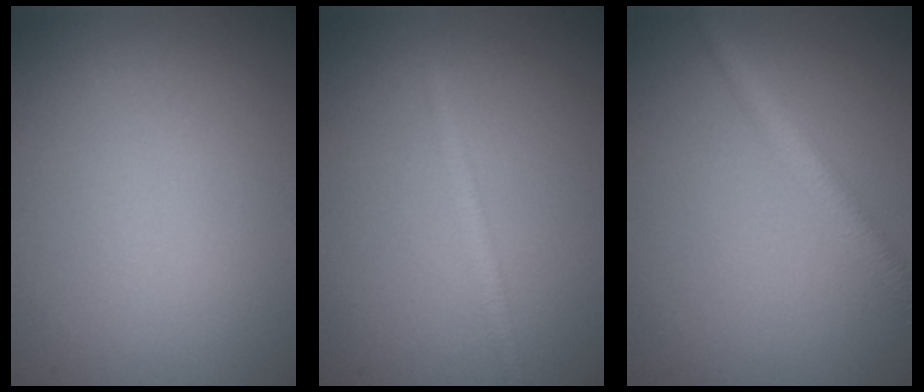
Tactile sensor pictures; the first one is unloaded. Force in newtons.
{"total": 1.6, "press": 1.6, "slide": 0.0}
{"total": 2.9, "press": 2.9, "slide": 0.2}